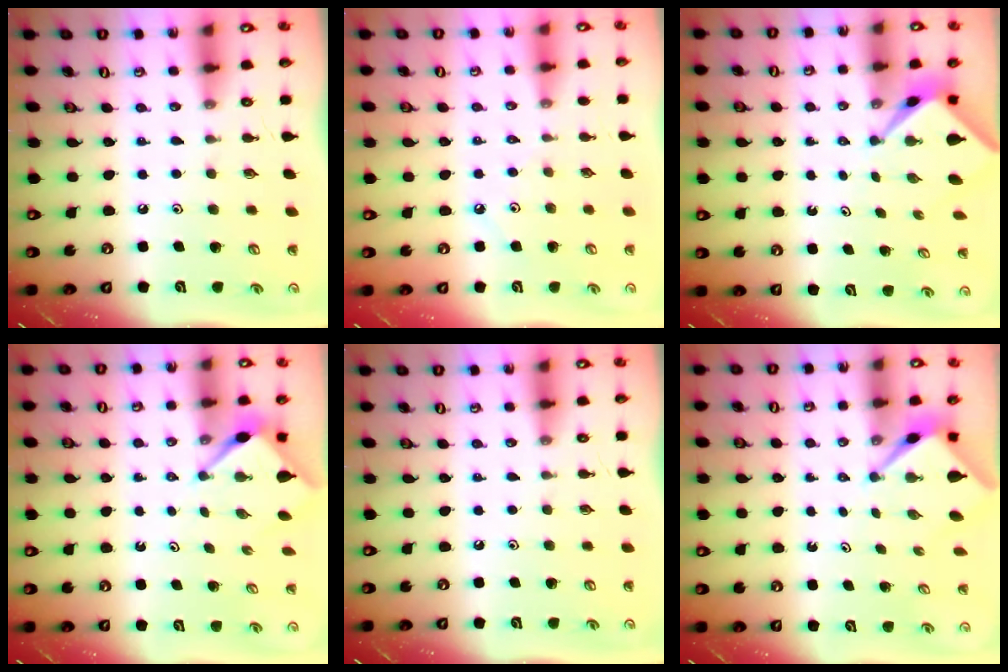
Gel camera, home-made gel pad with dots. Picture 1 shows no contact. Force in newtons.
{"total": 2.2, "press": 2.2, "slide": 0.4}
{"total": 2.1, "press": 2.1, "slide": 0.3}
{"total": 3.0, "press": 3.0, "slide": 0.3}
{"total": 0.0}
{"total": 2.5, "press": 2.5, "slide": 0.1}